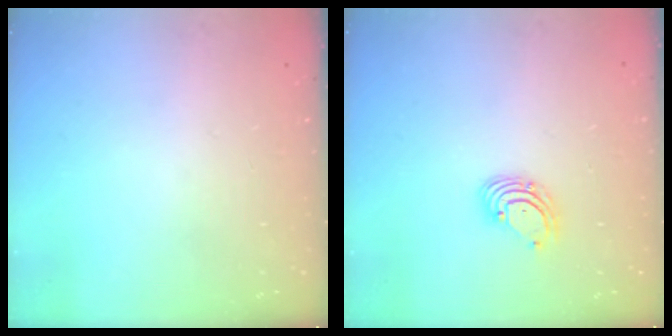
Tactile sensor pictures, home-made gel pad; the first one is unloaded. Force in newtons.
{"total": 2.7, "press": 2.7, "slide": 0.3}